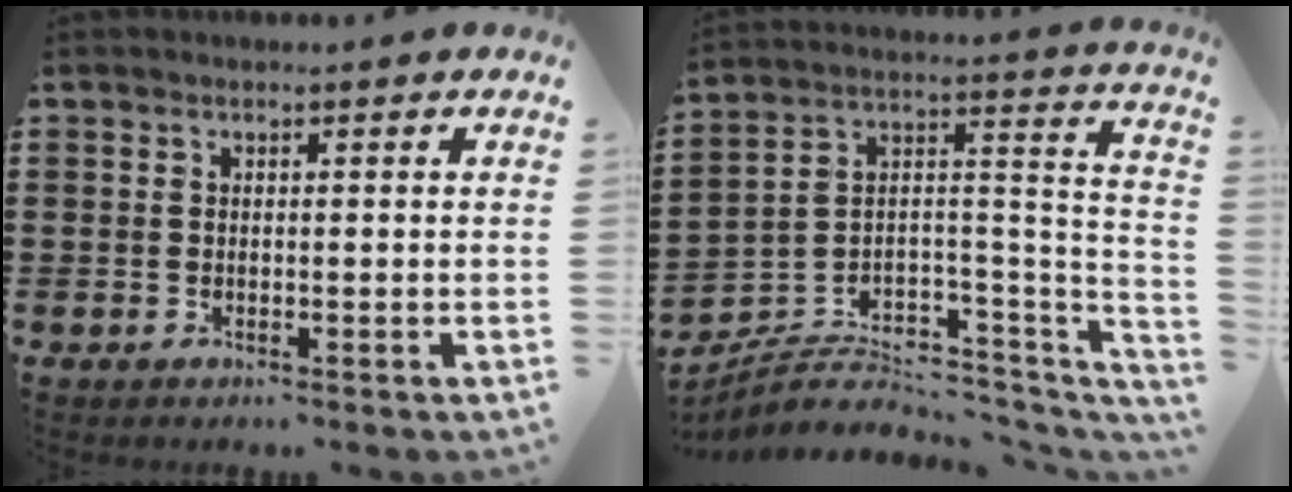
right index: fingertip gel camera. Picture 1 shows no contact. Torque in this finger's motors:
{"motor_torque": [-0.88, 0.00, -1.05, -0.21]}